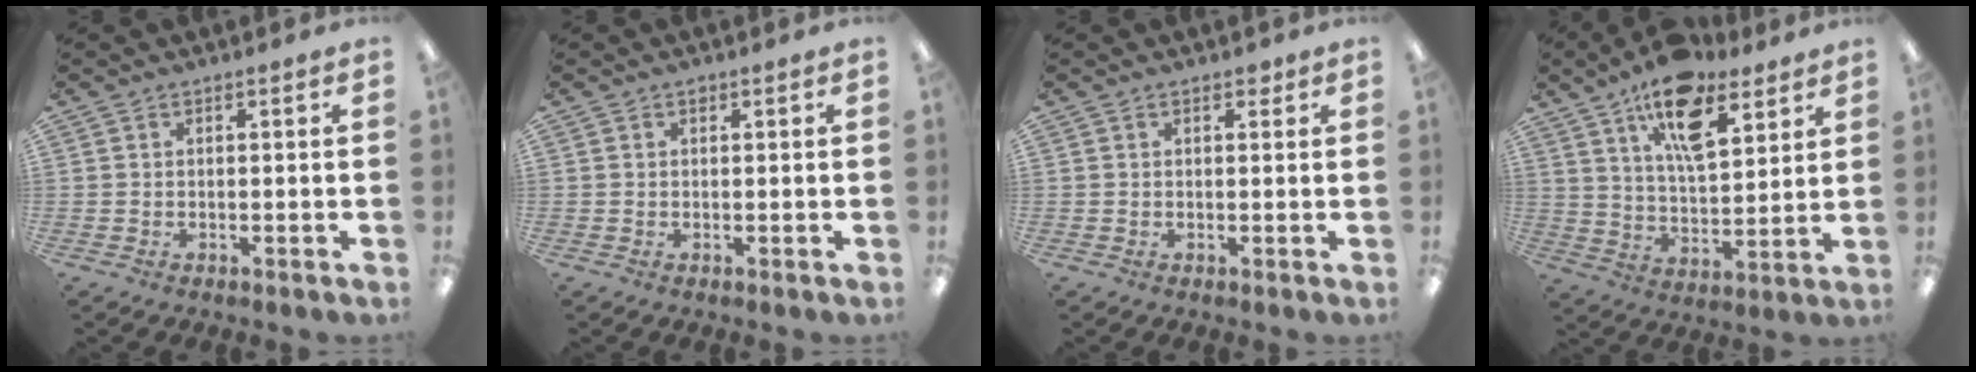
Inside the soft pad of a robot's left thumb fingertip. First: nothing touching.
{"total": 0.6, "force": [0.4, 0.4, 0.1], "torque": [0.002, -0.001, 0.005]}
{"total": 1.4, "force": [0.8, 0.9, 0.8], "torque": [-0.001, -0.004, 0.011]}
{"total": 15.7, "force": [10.2, 7.0, 9.7], "torque": [-0.154, -0.040, 0.175]}